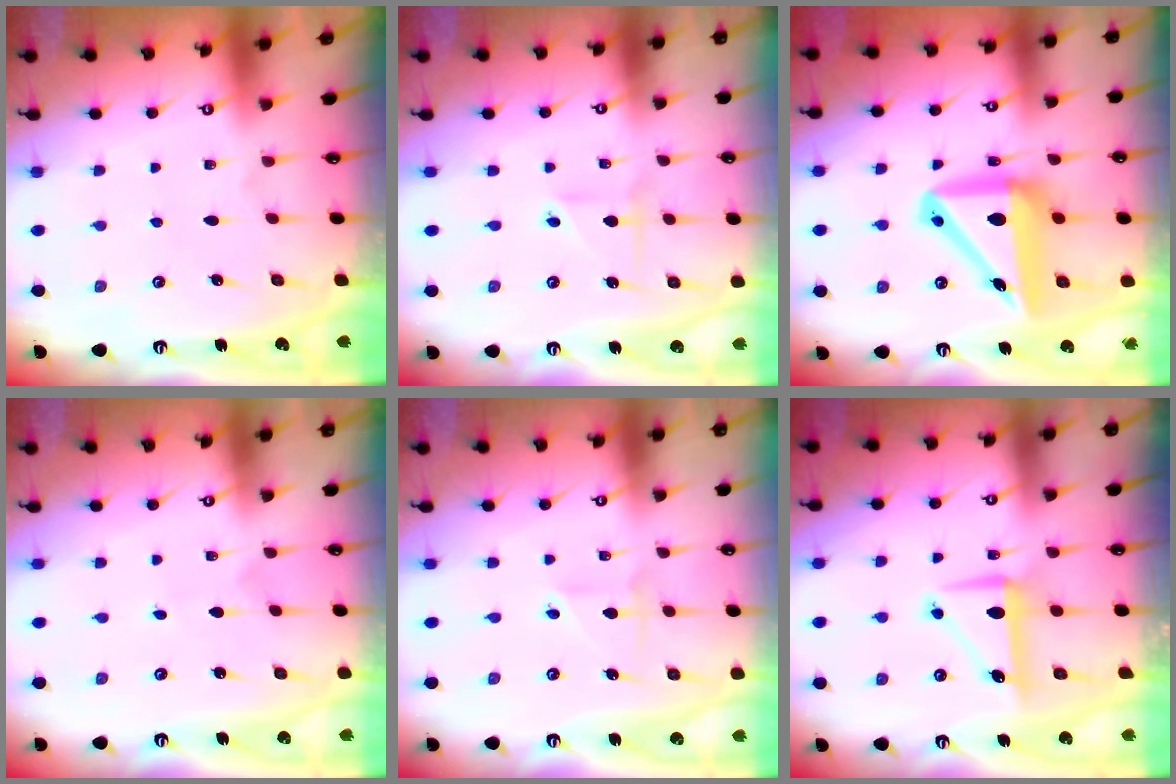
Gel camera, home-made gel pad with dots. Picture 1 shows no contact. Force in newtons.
{"total": 3.0, "press": 2.9, "slide": 0.7}
{"total": 14.2, "press": 13.9, "slide": 2.8}
{"total": 0.7, "press": 0.7, "slide": 0.0}
{"total": 2.7, "press": 2.6, "slide": 0.3}
{"total": 8.4, "press": 8.4, "slide": 0.3}